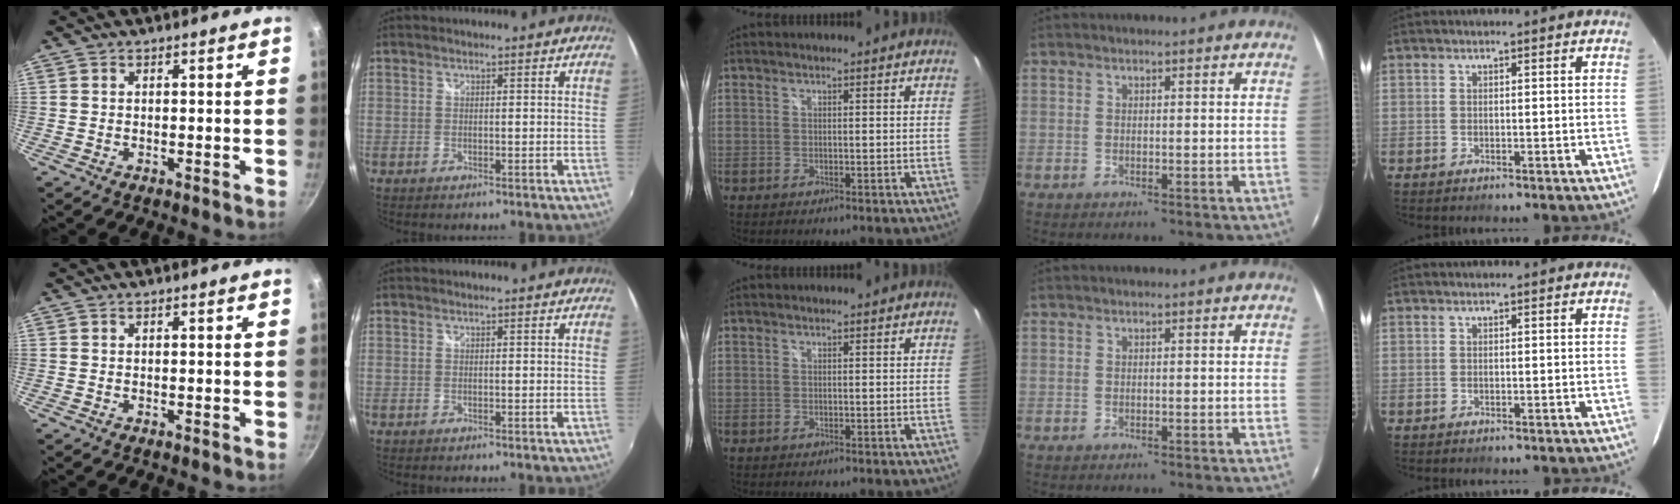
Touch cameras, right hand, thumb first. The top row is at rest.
{}